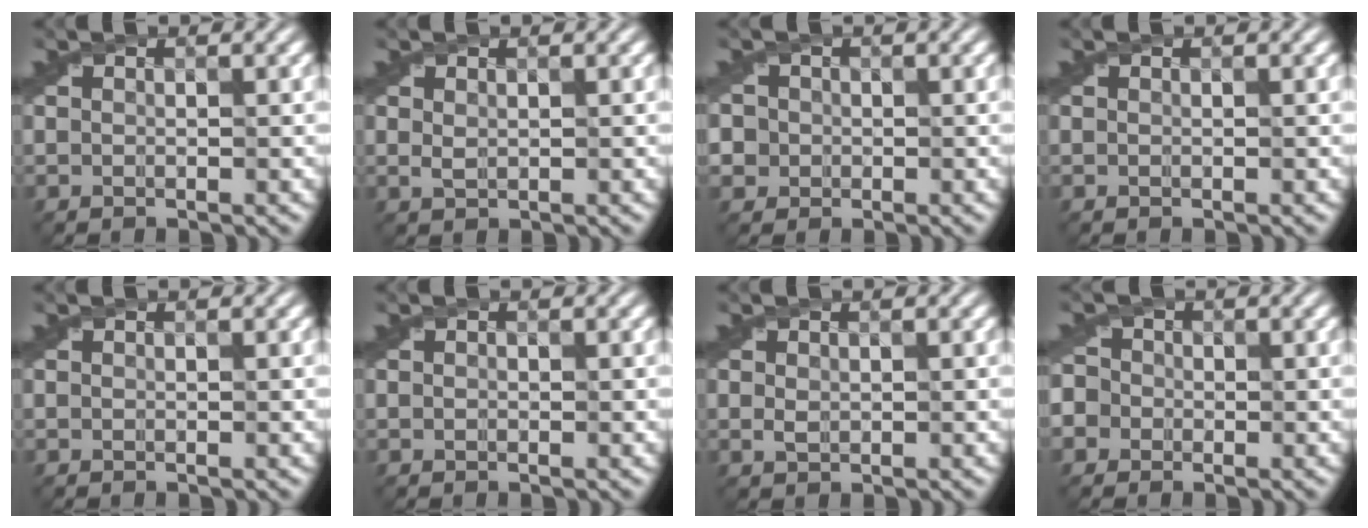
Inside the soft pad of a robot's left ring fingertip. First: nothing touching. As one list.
[{"total": 0.9, "force": [0.3, 0.5, 0.6], "torque": [-0.018, -0.002, 0.011]}, {"total": 3.7, "force": [0.0, 3.6, 1.0], "torque": [-0.015, 0.021, -0.015]}, {"total": 0.0}, {"total": 0.0}, {"total": 0.0}, {"total": 1.0, "force": [0.1, 0.8, 0.6], "torque": [-0.016, -0.001, 0.005]}, {"total": 3.9, "force": [-1.8, 3.3, 1.0], "torque": [-0.002, 0.008, -0.048]}]